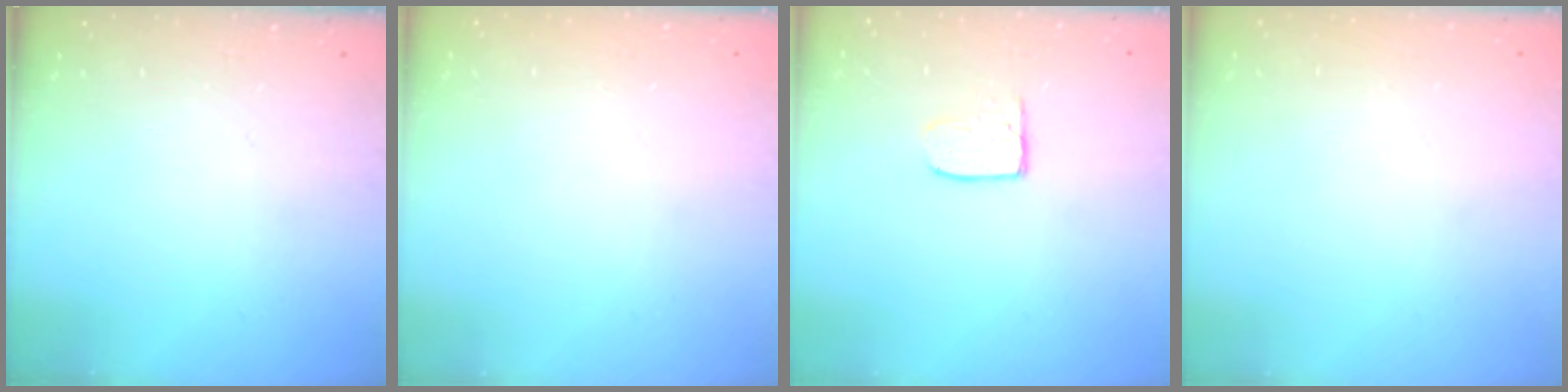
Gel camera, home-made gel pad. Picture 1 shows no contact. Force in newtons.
{"total": 0.0}
{"total": 4.7, "press": 4.7, "slide": 0.4}
{"total": 0.0}